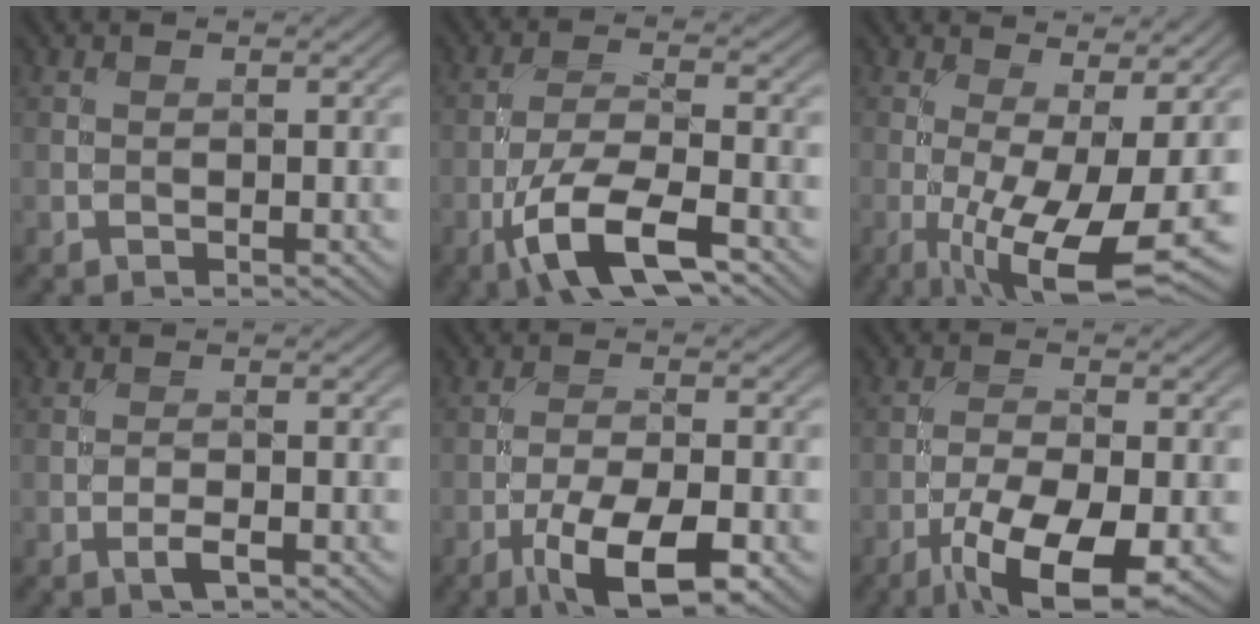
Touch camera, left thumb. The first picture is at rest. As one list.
[{"total": 10.2, "force": [-5.5, 3.5, 7.9], "torque": [-0.150, -0.002, -0.110]}, {"total": 10.5, "force": [-2.7, 2.6, 9.8], "torque": [-0.183, -0.009, -0.034]}, {"total": 1.8, "force": [-0.9, 0.5, 1.5], "torque": [-0.030, 0.002, -0.021]}, {"total": 9.5, "force": [-5.0, 3.1, 7.4], "torque": [-0.135, -0.007, -0.089]}, {"total": 10.6, "force": [-5.4, 3.6, 8.4], "torque": [-0.158, -0.015, -0.094]}]